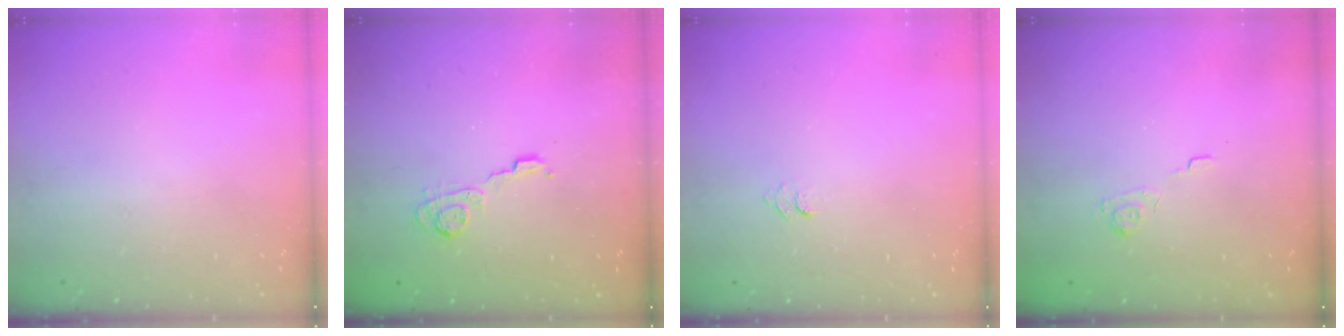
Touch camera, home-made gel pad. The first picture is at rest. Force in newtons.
{"total": 4.9, "press": 4.9, "slide": 0.3}
{"total": 3.5, "press": 3.5, "slide": 0.3}
{"total": 2.2, "press": 1.7, "slide": 1.4}